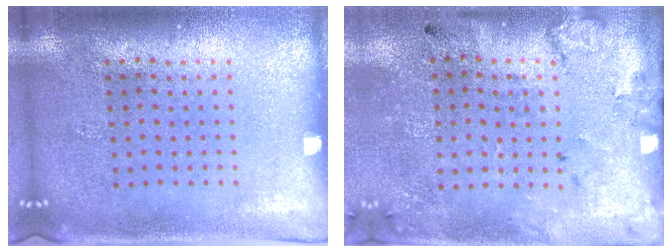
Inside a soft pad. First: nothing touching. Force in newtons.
{"total": 2.2, "press": 1.4, "slide": 1.7}